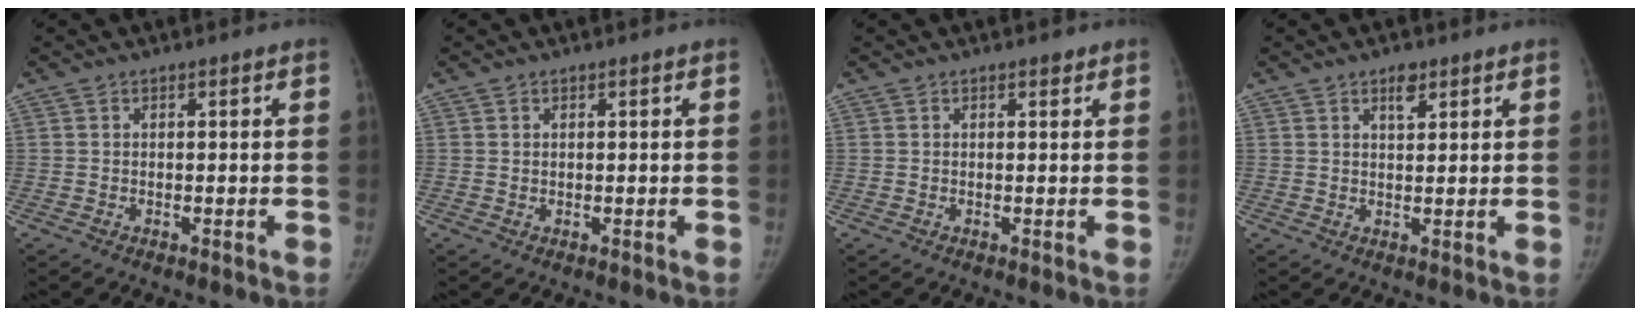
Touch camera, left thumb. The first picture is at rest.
{"total": 0.0}
{"total": 0.8, "force": [0.6, 0.4, 0.4], "torque": [-0.002, -0.004, 0.006]}
{"total": 2.9, "force": [1.8, 1.4, 1.8], "torque": [-0.016, -0.010, 0.029]}